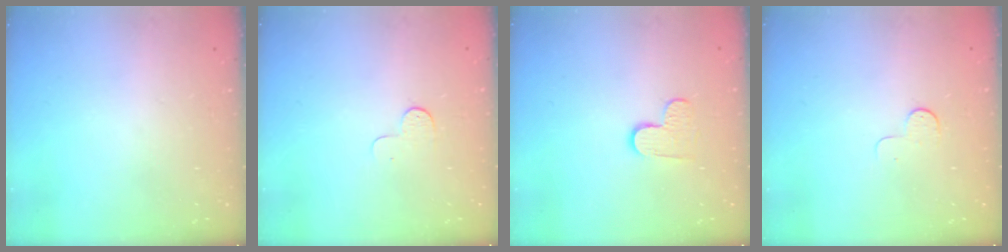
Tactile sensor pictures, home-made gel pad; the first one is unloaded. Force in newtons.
{"total": 4.0, "press": 4.0, "slide": 0.5}
{"total": 4.9, "press": 4.8, "slide": 0.4}
{"total": 3.3, "press": 3.3, "slide": 0.4}